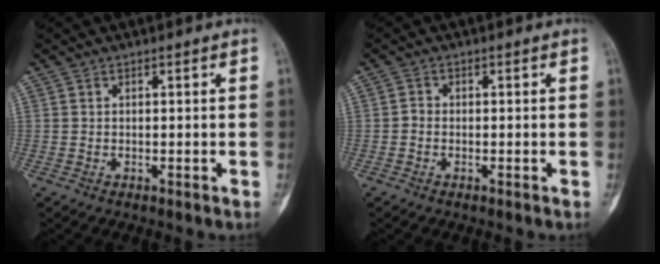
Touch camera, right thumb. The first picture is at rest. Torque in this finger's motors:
{"motor_torque": [0.38, 0.43, 0.01, -0.20, -0.03]}